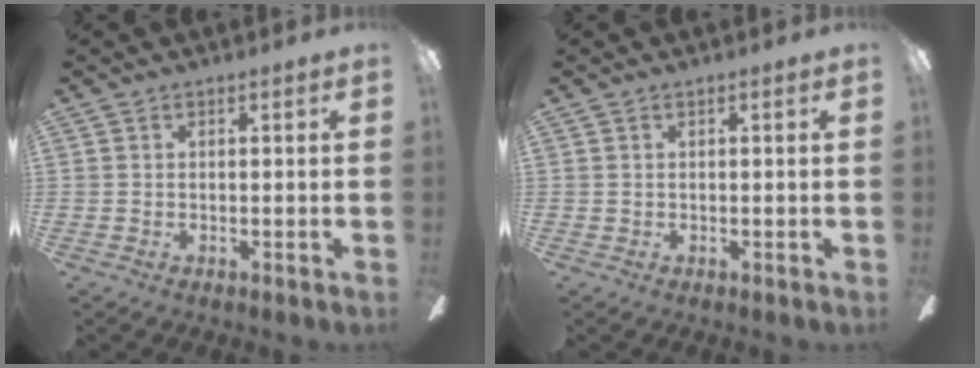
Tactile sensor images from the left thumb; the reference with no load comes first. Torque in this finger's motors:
{"motor_torque": [-0.03, -0.01, -0.08, 0.01, 0.00]}